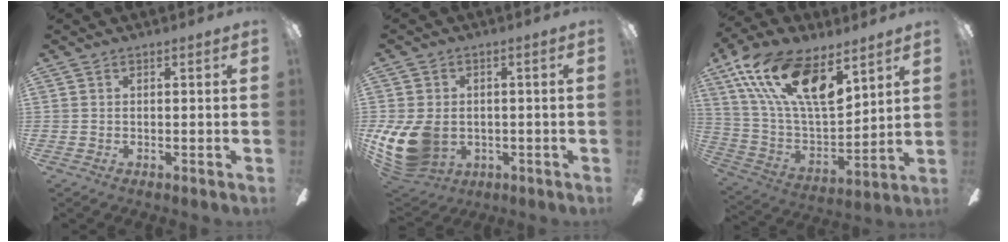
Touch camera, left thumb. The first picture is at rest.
{"total": 13.7, "force": [-2.8, 10.4, 8.5], "torque": [-0.193, 0.011, -0.046]}
{"total": 22.7, "force": [13.1, 9.7, 15.8], "torque": [-0.320, -0.067, 0.231]}